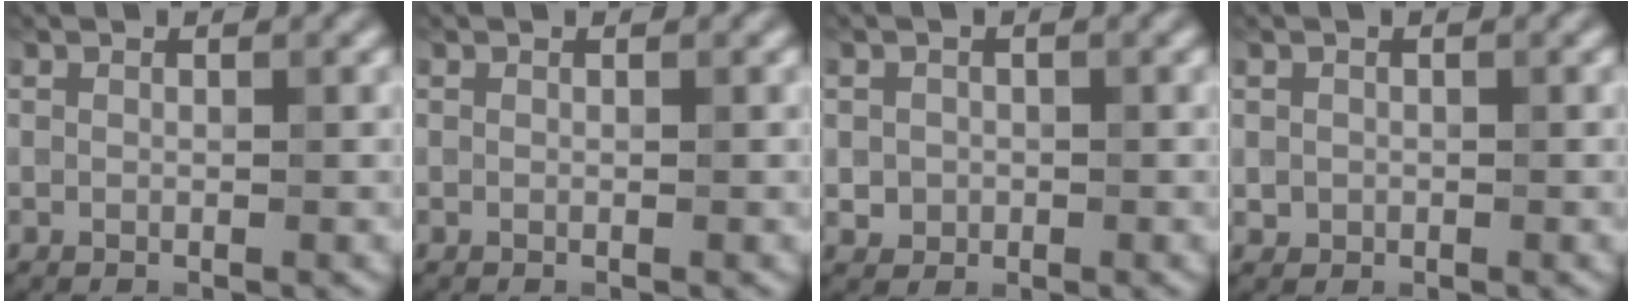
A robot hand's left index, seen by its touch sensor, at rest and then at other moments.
{"total": 0.0}
{"total": 1.4, "force": [-0.1, 1.4, 0.3], "torque": [0.004, -0.005, -0.002]}
{"total": 0.8, "force": [0.1, 0.8, 0.1], "torque": [0.004, -0.004, 0.001]}